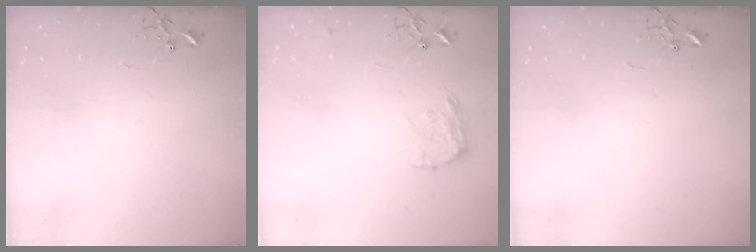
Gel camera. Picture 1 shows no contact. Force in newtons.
{"total": 8.9, "press": 8.9, "slide": 0.2}
{"total": 0.0}